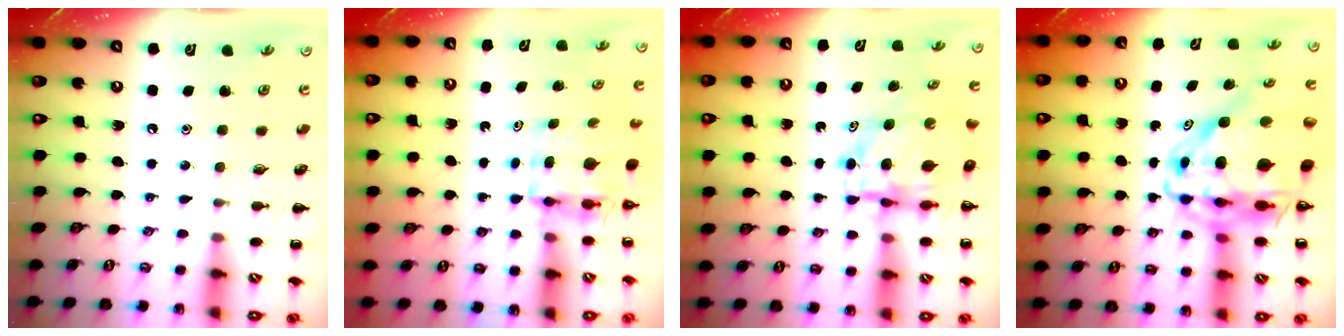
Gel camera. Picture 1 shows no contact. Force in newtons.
{"total": 3.9, "press": 3.9, "slide": 0.3}
{"total": 6.8, "press": 6.5, "slide": 1.9}
{"total": 15.5, "press": 14.8, "slide": 4.6}